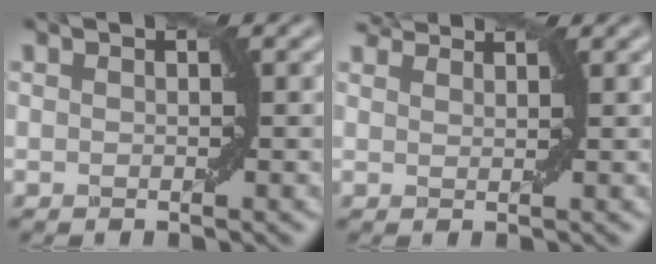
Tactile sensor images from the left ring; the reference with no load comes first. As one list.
[{"total": 4.1, "force": [3.8, 0.7, 1.1], "torque": [-0.025, 0.003, 0.053]}]